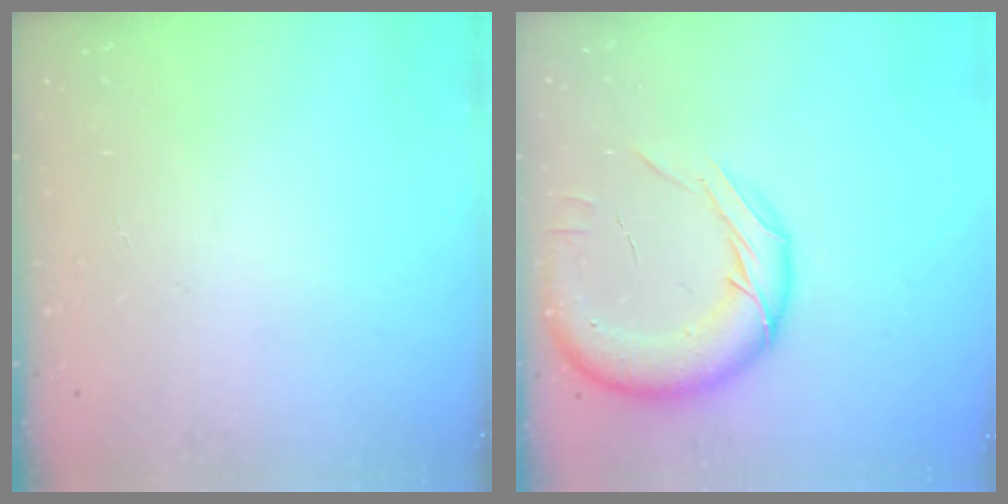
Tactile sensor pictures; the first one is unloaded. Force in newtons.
{"total": 16.1, "press": 15.8, "slide": 3.0}